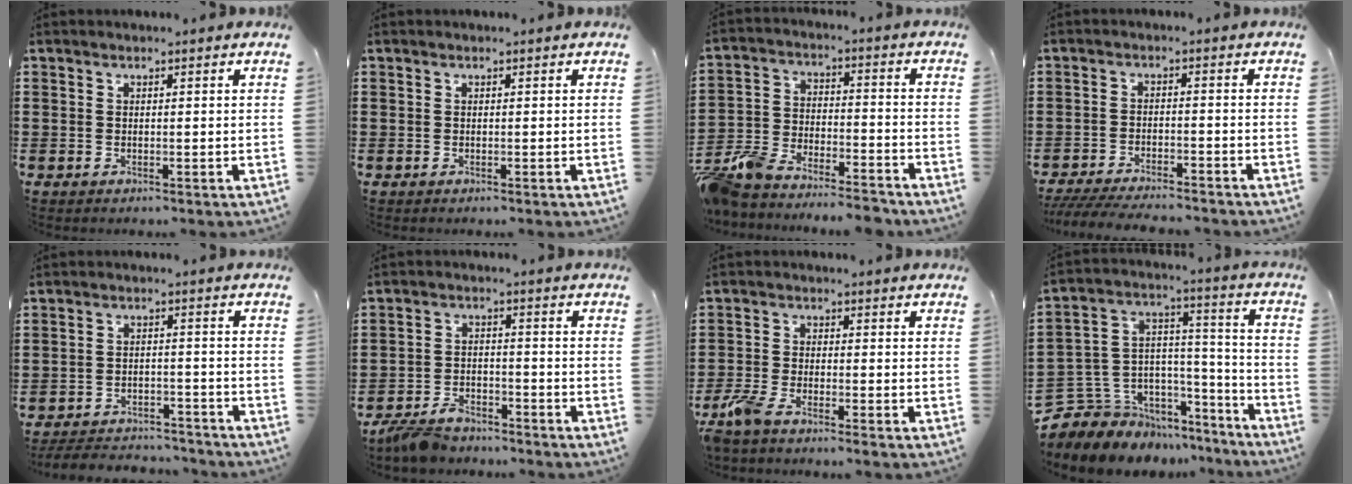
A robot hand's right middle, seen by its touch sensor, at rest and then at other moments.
{"total": 0.0}
{"total": 8.2, "force": [-8.0, 0.9, 1.4], "torque": [-0.052, 0.007, -0.167]}
{"total": 4.7, "force": [-4.6, 0.3, 1.2], "torque": [-0.023, -0.002, -0.092]}
{"total": 4.5, "force": [-4.5, 0.6, 0.3], "torque": [-0.012, 0.007, -0.096]}
{"total": 4.8, "force": [-4.5, 1.1, 1.3], "torque": [-0.036, 0.002, -0.093]}
{"total": 4.0, "force": [-3.2, 0.8, 2.4], "torque": [-0.076, -0.010, -0.070]}
{"total": 7.2, "force": [-4.4, 5.7, -0.4], "torque": [-0.035, -0.010, -0.082]}